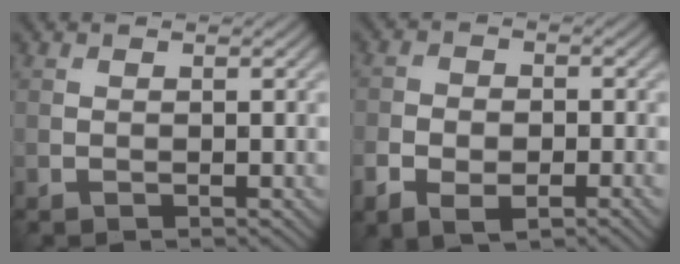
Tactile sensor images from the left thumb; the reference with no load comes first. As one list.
[{"total": 6.0, "force": [-2.8, 3.3, 4.2], "torque": [-0.075, -0.011, -0.048]}]